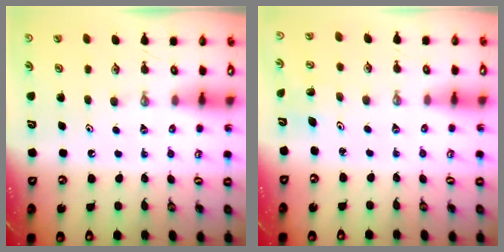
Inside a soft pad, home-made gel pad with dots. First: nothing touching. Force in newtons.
{"total": 2.8, "press": 2.8, "slide": 0.3}